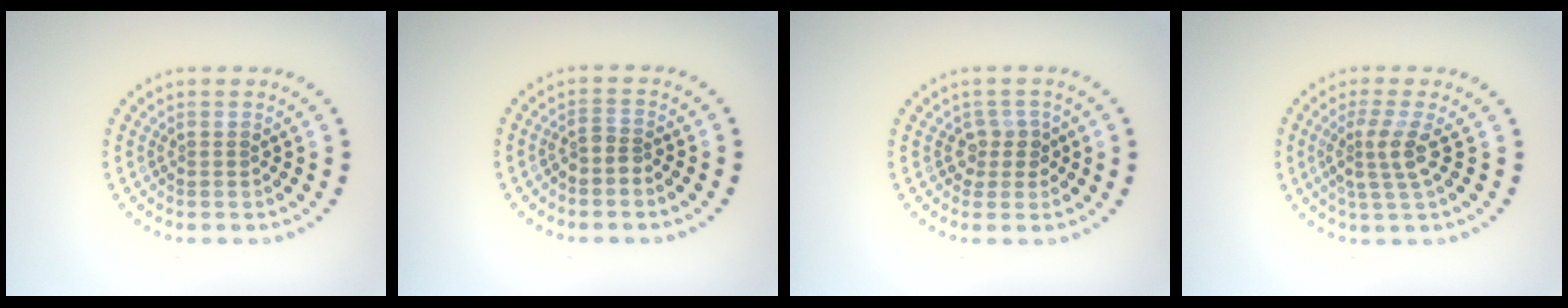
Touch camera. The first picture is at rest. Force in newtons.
{"total": 1.4, "press": 1.1, "slide": 0.8}
{"total": 1.8, "press": 1.4, "slide": 1.2}
{"total": 2.7, "press": 2.0, "slide": 1.8}